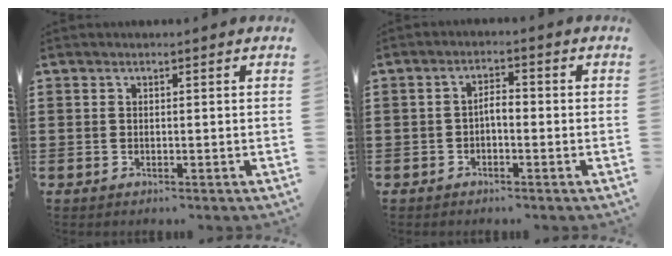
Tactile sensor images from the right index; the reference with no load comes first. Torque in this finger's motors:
{"motor_torque": [0.57, 0.18, 0.07, 0.04]}